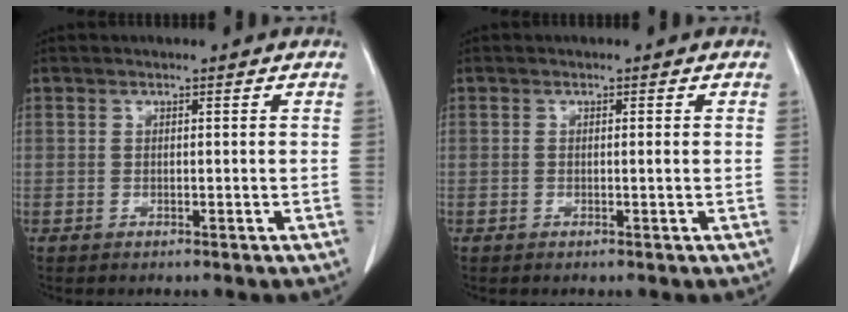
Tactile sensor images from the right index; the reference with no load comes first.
{"total": 0.5, "force": [0.0, 0.0, 0.5], "torque": [-0.010, -0.001, -0.002]}